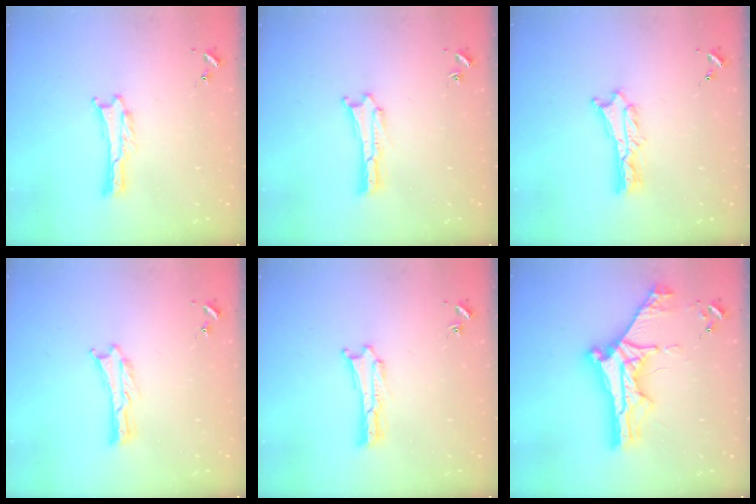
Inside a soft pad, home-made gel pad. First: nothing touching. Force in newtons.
{"total": 0.0}
{"total": 2.7, "press": 2.6, "slide": 0.3}
{"total": 0.0}
{"total": 0.0}
{"total": 10.9, "press": 10.9, "slide": 1.1}